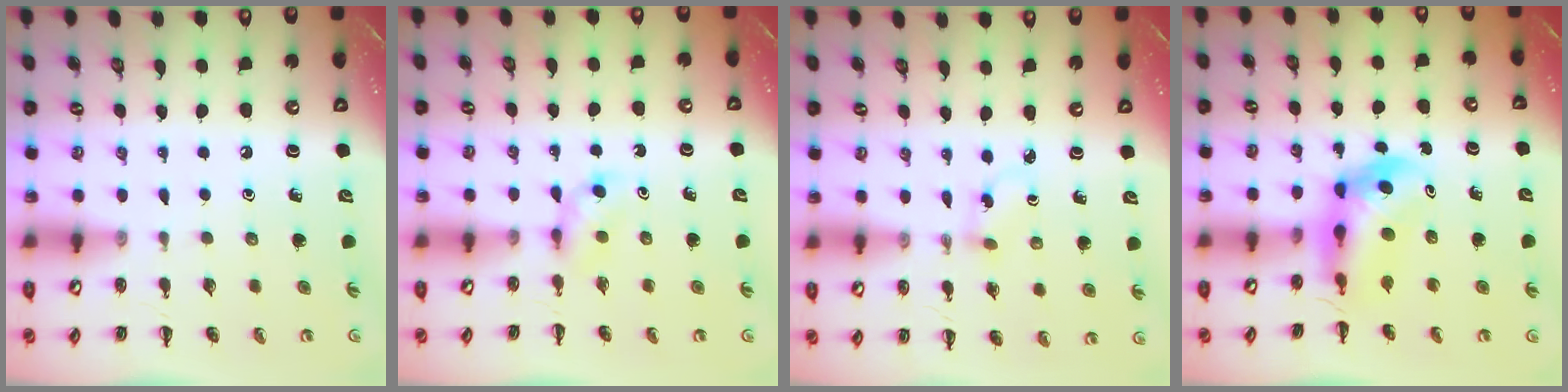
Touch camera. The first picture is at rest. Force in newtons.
{"total": 3.0, "press": 2.7, "slide": 1.1}
{"total": 1.6, "press": 1.4, "slide": 0.7}
{"total": 4.5, "press": 4.3, "slide": 1.2}